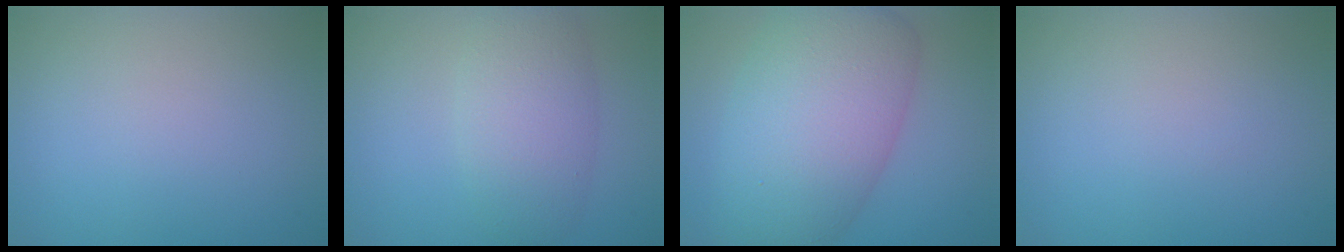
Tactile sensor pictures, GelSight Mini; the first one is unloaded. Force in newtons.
{"total": 4.7, "press": 4.7, "slide": 0.1}
{"total": 10.6, "press": 10.6, "slide": 0.4}
{"total": 0.0}